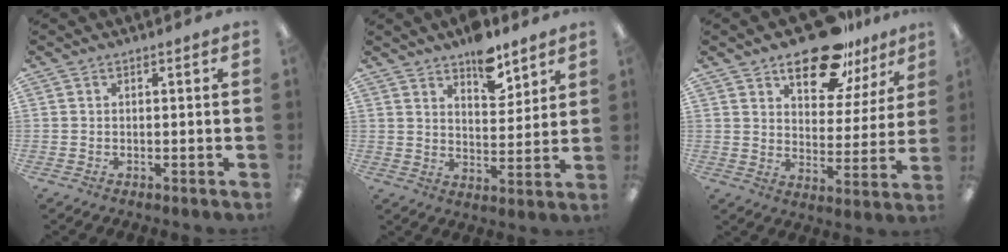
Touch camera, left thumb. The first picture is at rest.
{"total": 9.0, "force": [7.1, 4.0, 3.9], "torque": [-0.043, -0.046, 0.123]}
{"total": 16.7, "force": [12.6, 7.3, 8.2], "torque": [-0.122, -0.074, 0.219]}